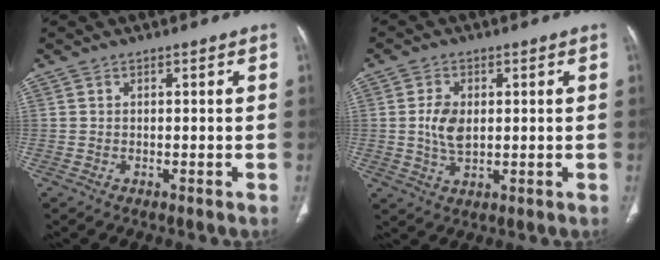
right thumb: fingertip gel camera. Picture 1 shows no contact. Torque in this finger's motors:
{"motor_torque": [-0.01, 0.02, 0.29, 0.27, 0.04]}